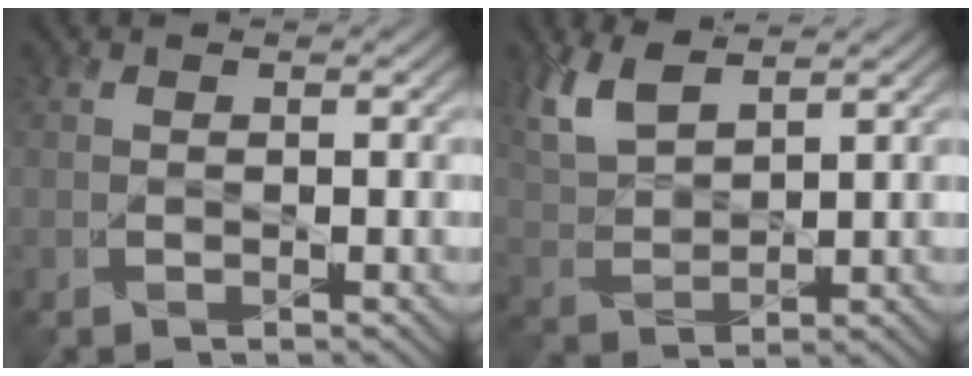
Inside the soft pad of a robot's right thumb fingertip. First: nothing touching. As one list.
[{"total": 6.7, "force": [4.7, 2.4, 4.2], "torque": [-0.112, 0.009, 0.098]}]